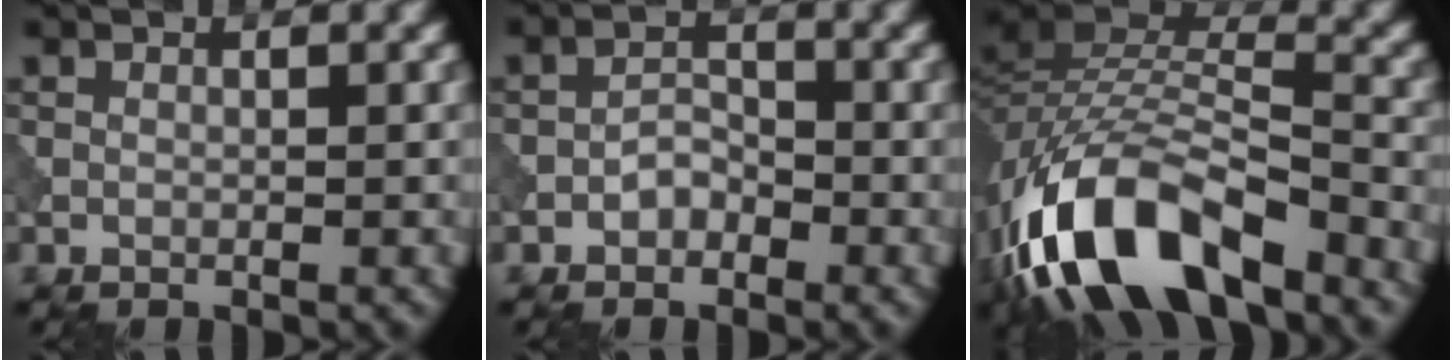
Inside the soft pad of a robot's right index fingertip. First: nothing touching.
{"total": 1.9, "force": [-1.1, 1.2, 1.0], "torque": [-0.017, 0.007, -0.021]}
{"total": 13.1, "force": [-8.0, 5.7, 8.8], "torque": [-0.168, 0.000, -0.151]}